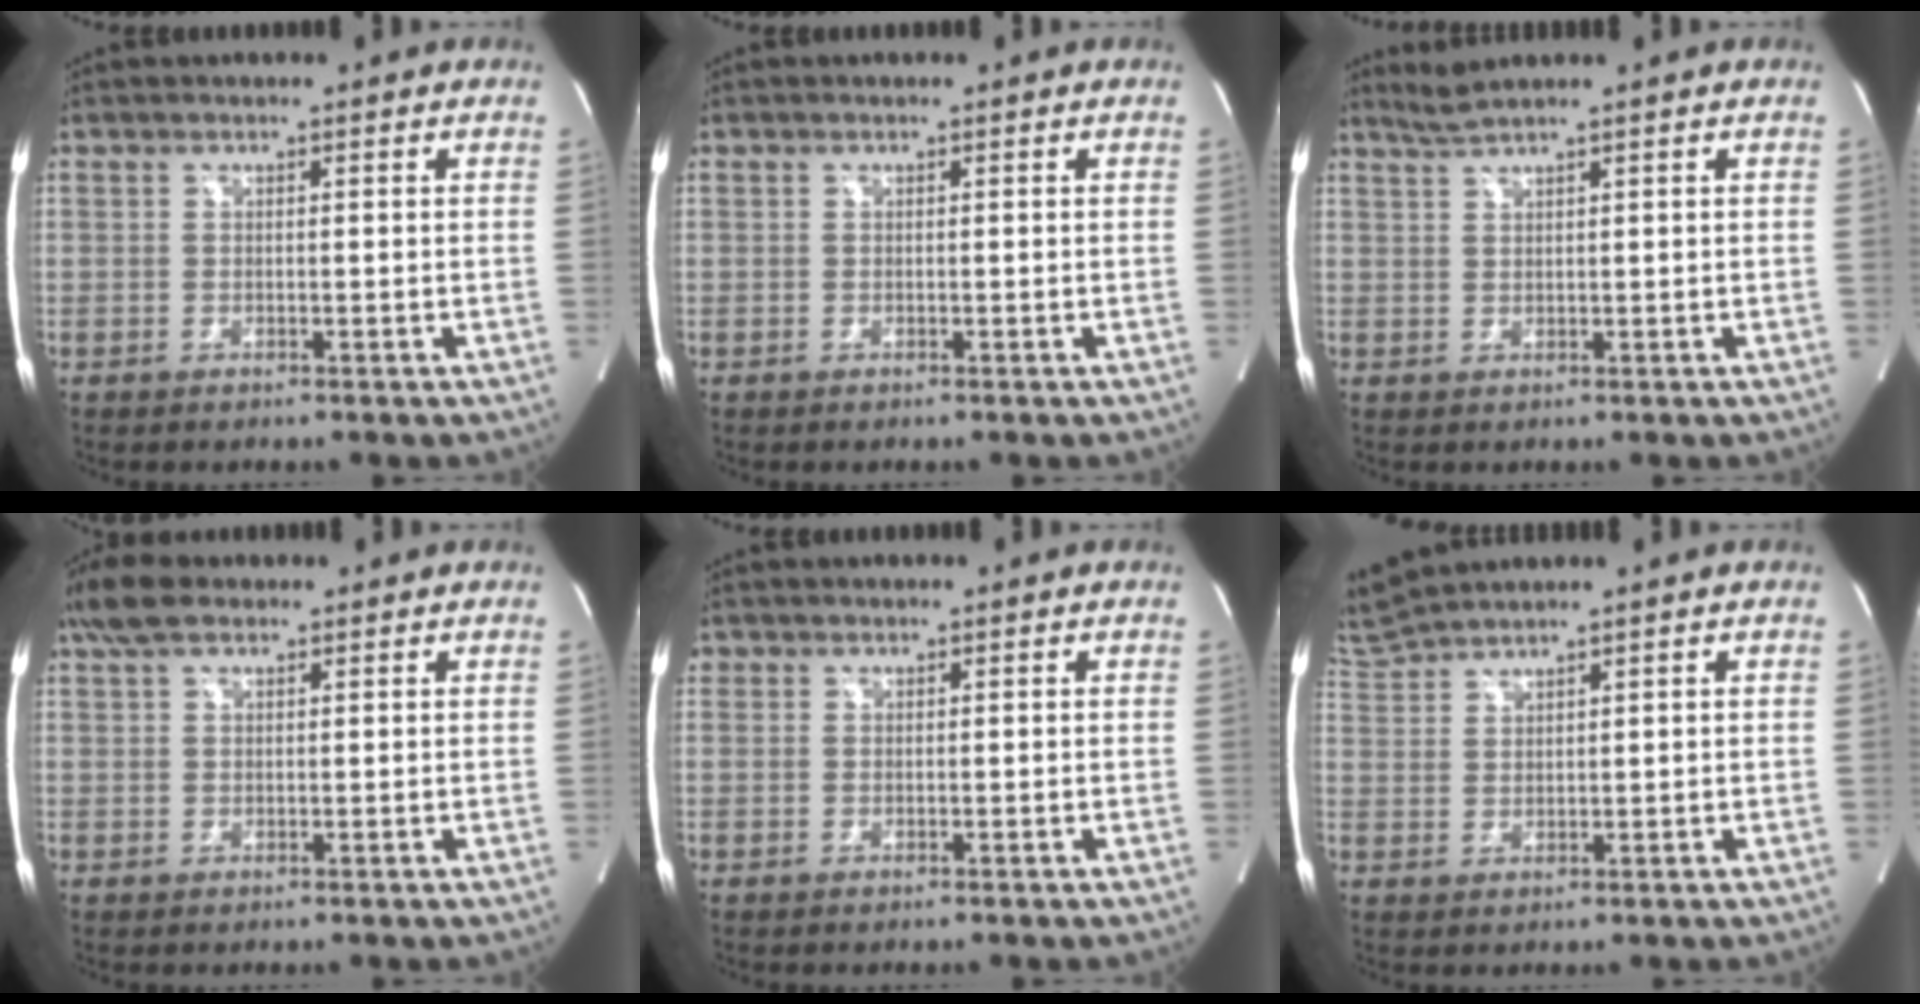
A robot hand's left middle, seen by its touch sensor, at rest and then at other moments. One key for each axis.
{"total": 0.0}
{"total": 2.2, "fx": 1.9, "fy": -0.8, "fz": 0.7, "tx": -0.019, "ty": 0.006, "tz": 0.044}
{"total": 4.6, "fx": 3.3, "fy": 1.9, "fz": 2.6, "tx": -0.065, "ty": 0.028, "tz": 0.068}
{"total": 0.5, "fx": 0.4, "fy": 0.4, "fz": 0.1, "tx": 0.003, "ty": 0.003, "tz": 0.006}
{"total": 4.8, "fx": 4.5, "fy": -1.1, "fz": 1.2, "tx": -0.047, "ty": 0.013, "tz": 0.102}